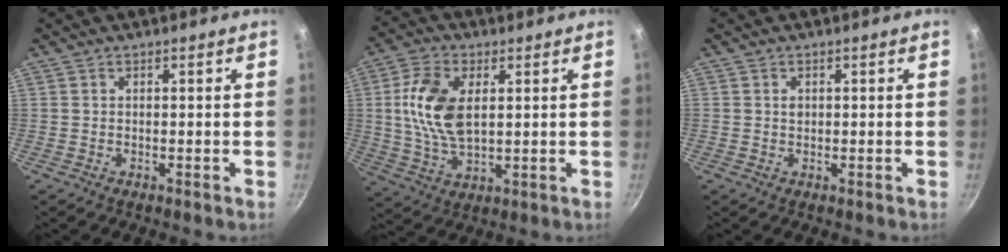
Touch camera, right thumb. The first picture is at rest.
{"total": 12.2, "force": [2.2, 6.9, 9.8], "torque": [-0.184, -0.002, 0.042]}
{"total": 1.1, "force": [0.2, 0.9, 0.6], "torque": [-0.005, -0.001, 0.002]}